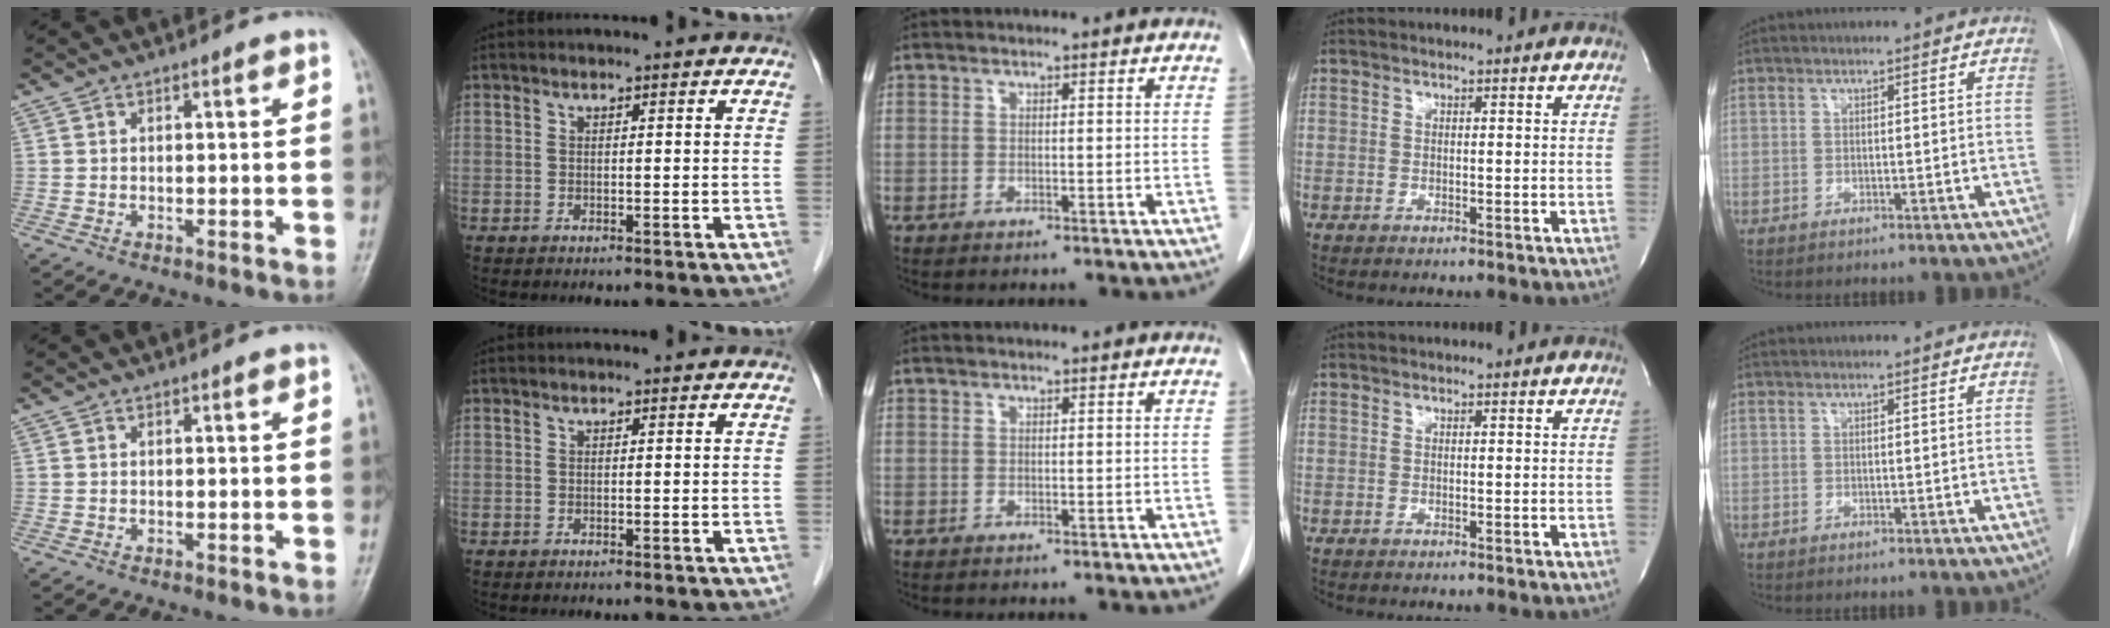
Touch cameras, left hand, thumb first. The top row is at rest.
{}